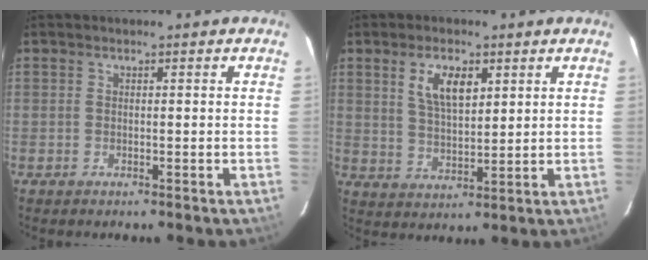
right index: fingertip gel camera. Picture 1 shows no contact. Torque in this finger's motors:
{"motor_torque": [0.05, 0.05, 0.03, 0.03]}